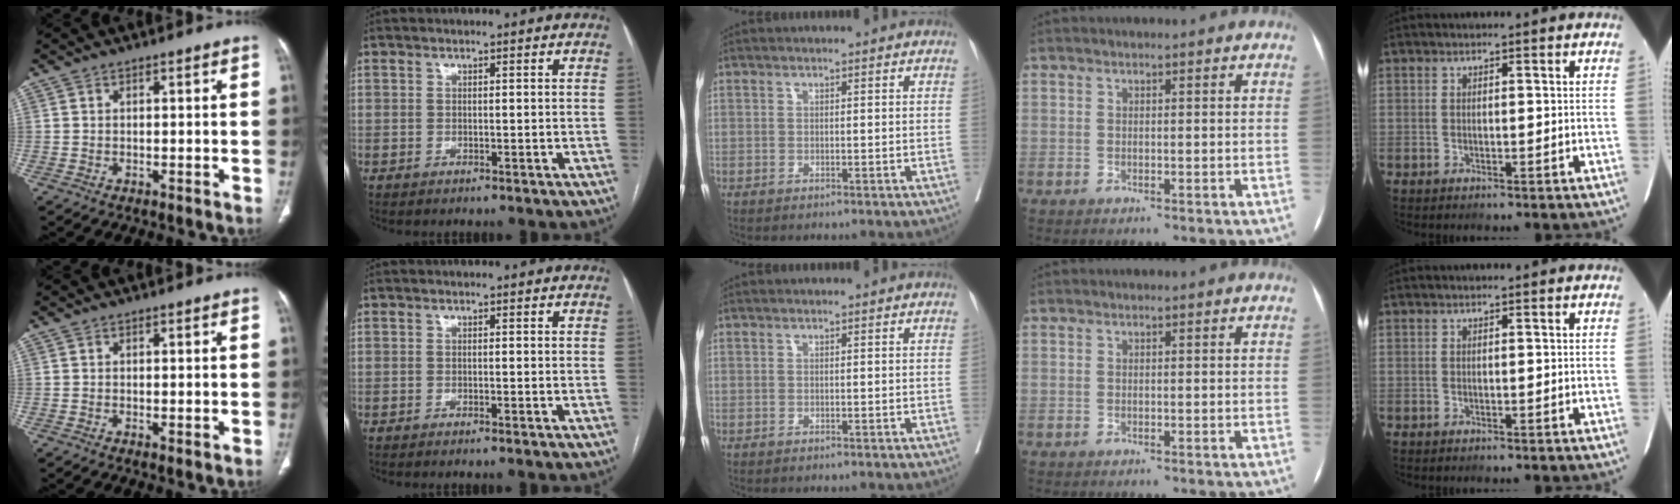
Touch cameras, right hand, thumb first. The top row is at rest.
{"thumb": {"total": 0.9, "force": [-0.1, 0.3, 0.8], "torque": [-0.014, -0.006, -0.002]}, "index": {"total": 0.5, "force": [-0.4, -0.2, 0.3], "torque": [-0.006, 0.000, -0.008]}}